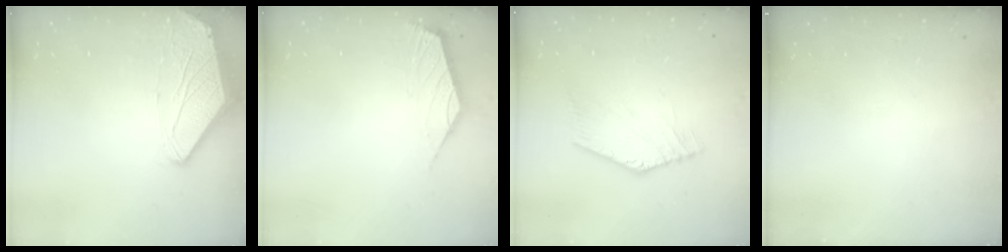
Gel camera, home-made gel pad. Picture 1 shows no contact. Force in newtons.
{"total": 2.7, "press": 2.6, "slide": 0.6}
{"total": 1.1, "press": 1.1, "slide": 0.1}
{"total": 0.0}